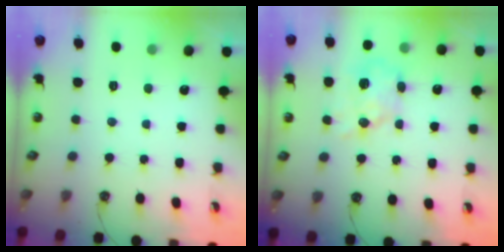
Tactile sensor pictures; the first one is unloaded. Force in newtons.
{"total": 10.9, "press": 10.9, "slide": 0.3}